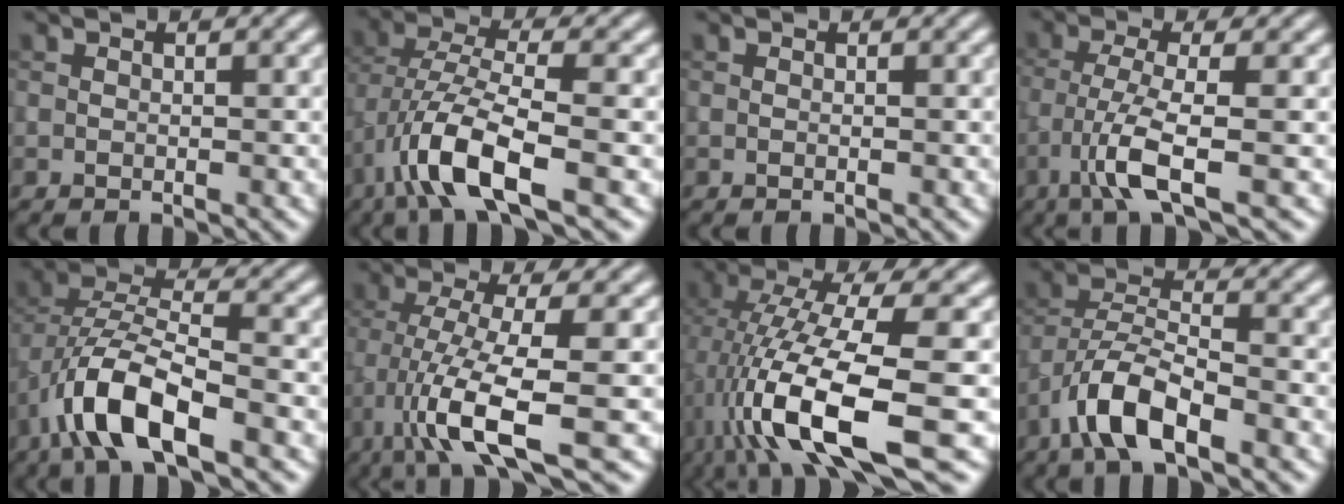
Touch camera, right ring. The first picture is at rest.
{"total": 7.2, "force": [-3.2, 2.2, 6.1], "torque": [-0.119, 0.003, -0.070]}
{"total": 0.0}
{"total": 4.9, "force": [-2.1, 0.7, 4.4], "torque": [-0.090, -0.003, -0.047]}
{"total": 8.3, "force": [-3.9, 3.3, 6.6], "torque": [-0.131, 0.005, -0.080]}
{"total": 8.7, "force": [-3.2, 1.9, 7.8], "torque": [-0.147, -0.009, -0.061]}
{"total": 12.5, "force": [-3.2, 3.7, 11.5], "torque": [-0.216, -0.011, -0.053]}
{"total": 6.3, "force": [-3.6, 2.1, 4.7], "torque": [-0.088, 0.005, -0.076]}